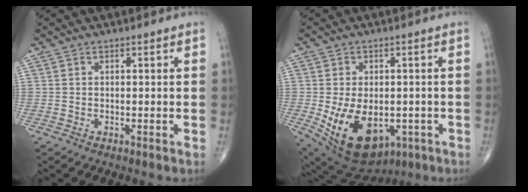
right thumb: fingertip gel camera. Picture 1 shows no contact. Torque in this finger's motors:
{"motor_torque": [-0.43, 1.39, 0.85, 0.54, 0.38]}